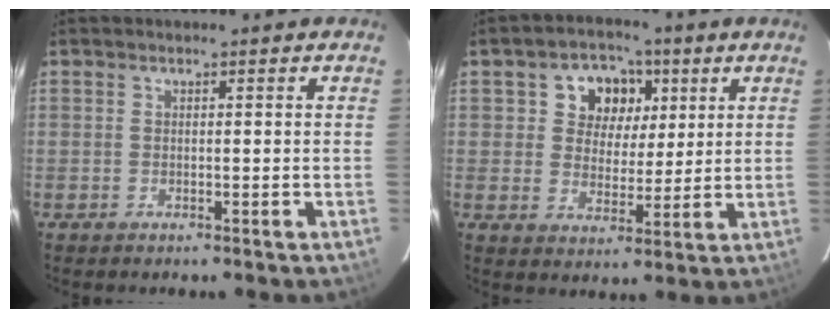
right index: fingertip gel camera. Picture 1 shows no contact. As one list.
[{"total": 8.9, "force": [3.0, 7.4, 4.0], "torque": [-0.078, 0.015, 0.049]}]